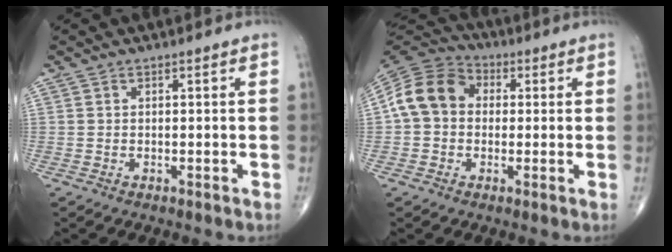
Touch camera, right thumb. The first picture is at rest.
{"total": 11.3, "force": [0.8, 9.2, 6.5], "torque": [-0.112, 0.033, 0.000]}